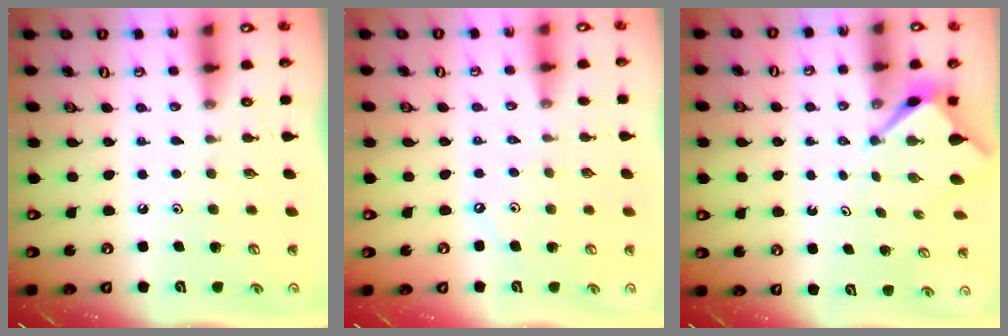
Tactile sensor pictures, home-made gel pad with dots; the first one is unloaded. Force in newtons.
{"total": 2.5, "press": 2.5, "slide": 0.5}
{"total": 3.1, "press": 3.1, "slide": 0.3}